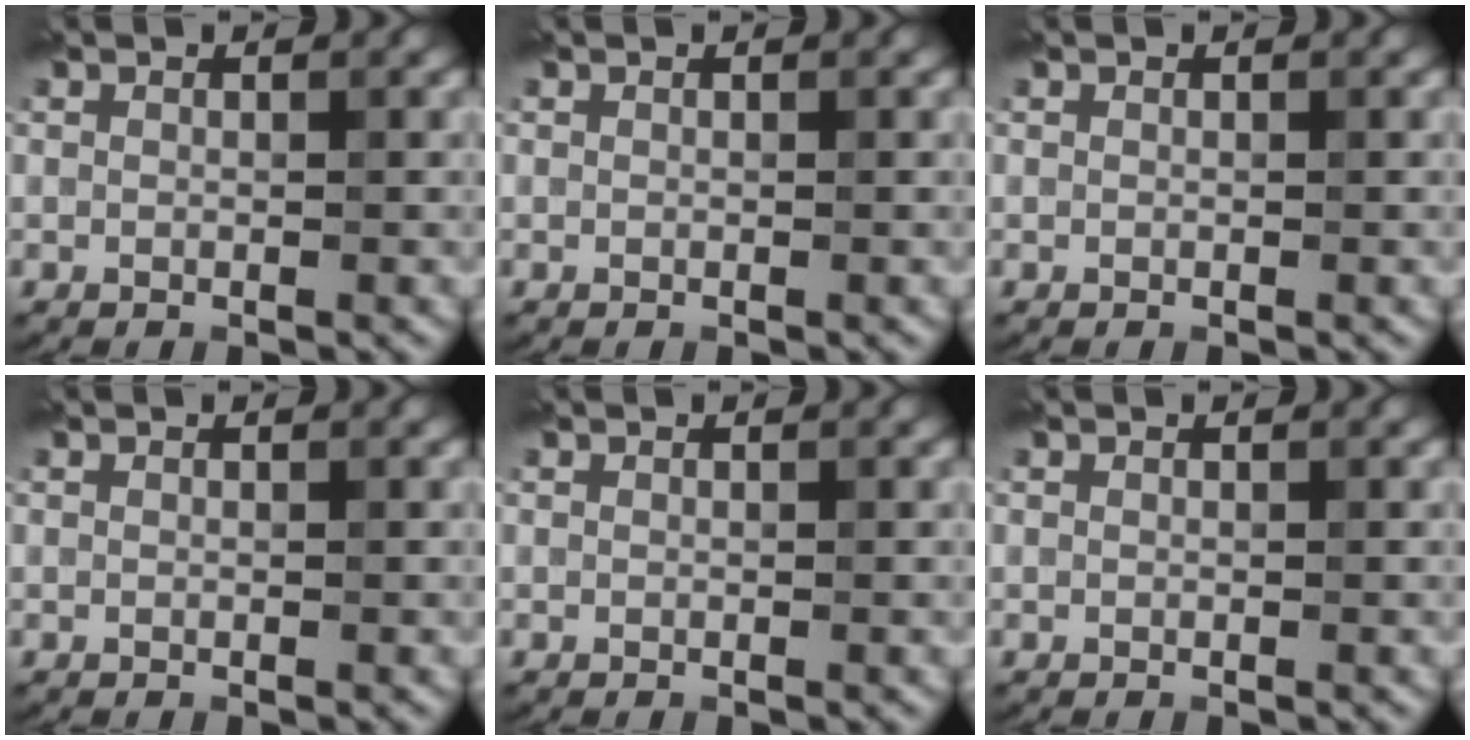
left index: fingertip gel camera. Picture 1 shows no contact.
{"total": 0.0}
{"total": 0.0}
{"total": 0.0}
{"total": 0.0}
{"total": 0.0}